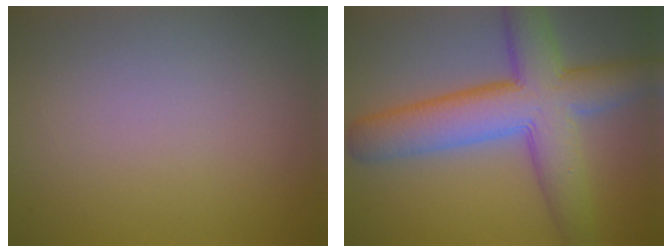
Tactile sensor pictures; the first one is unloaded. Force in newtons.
{"total": 9.5, "press": 9.5, "slide": 0.4}